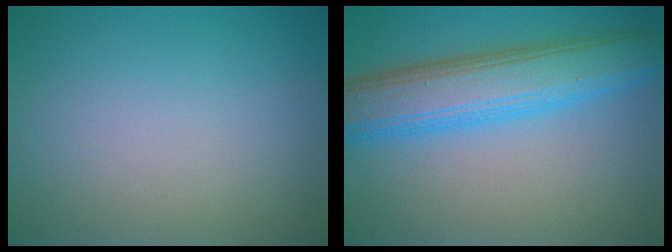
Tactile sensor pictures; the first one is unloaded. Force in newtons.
{"total": 7.5, "press": 7.5, "slide": 0.2}